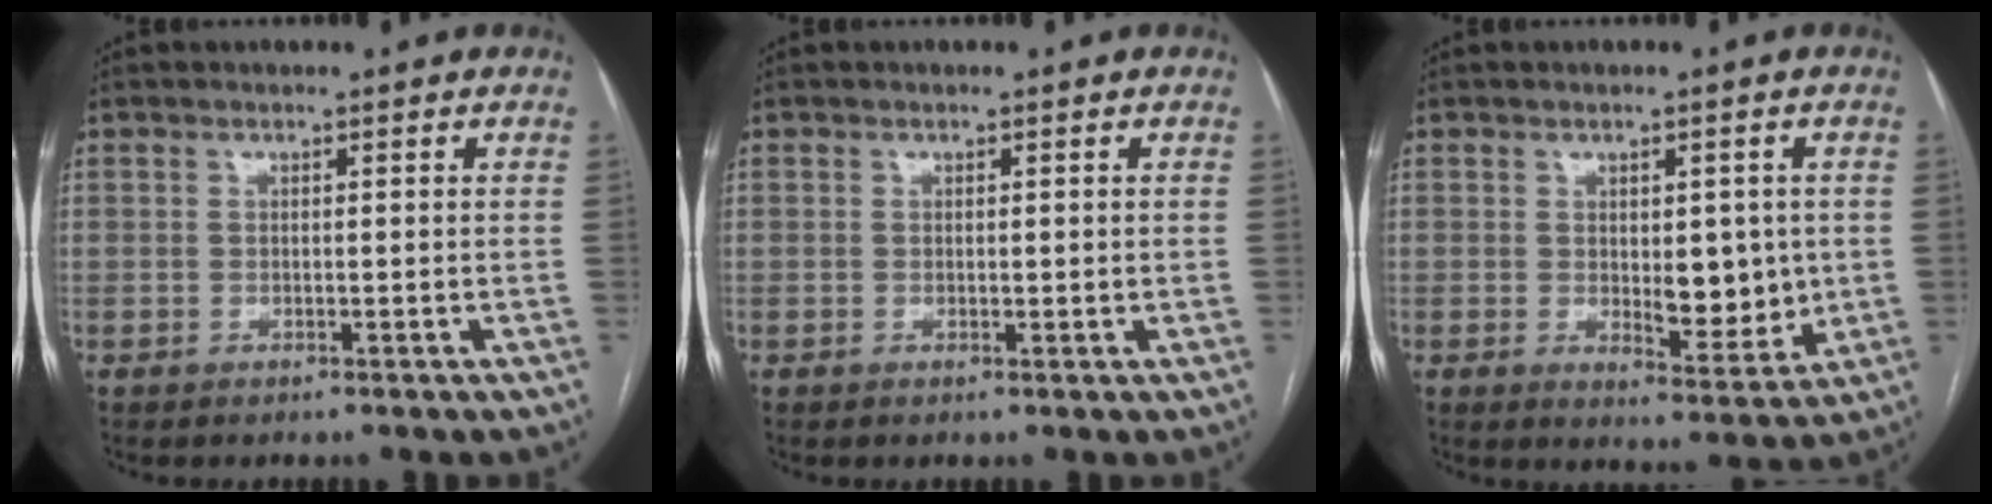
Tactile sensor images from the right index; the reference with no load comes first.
{"total": 0.9, "force": [0.1, 0.5, 0.7], "torque": [-0.010, -0.002, 0.003]}
{"total": 7.4, "force": [0.0, 3.4, 6.6], "torque": [-0.085, -0.006, 0.012]}